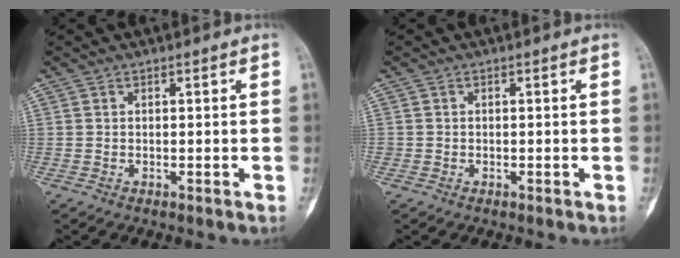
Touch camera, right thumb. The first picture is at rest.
{"total": 0.0}